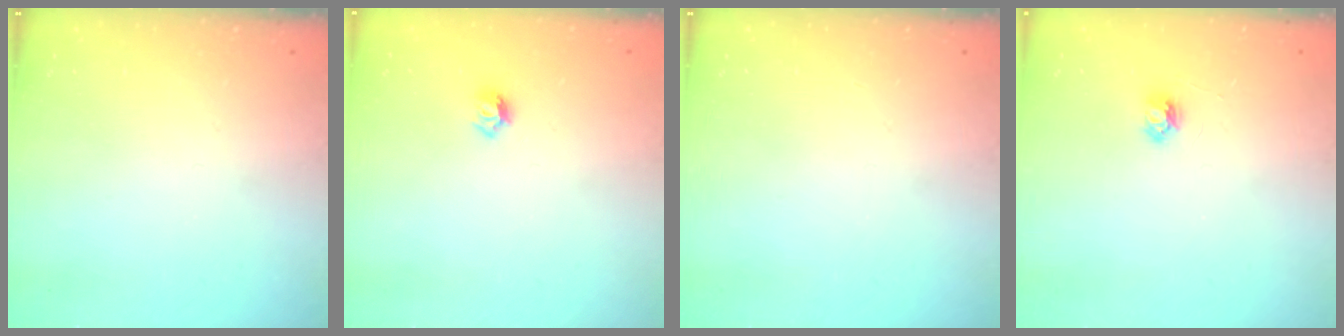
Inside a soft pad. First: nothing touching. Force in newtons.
{"total": 5.9, "press": 5.9, "slide": 0.6}
{"total": 0.0}
{"total": 3.3, "press": 3.3, "slide": 0.4}